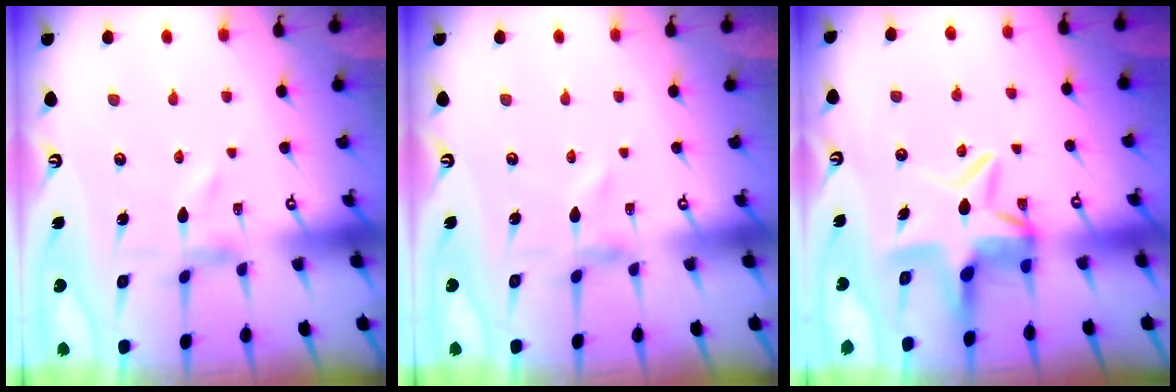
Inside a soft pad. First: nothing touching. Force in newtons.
{"total": 0.0}
{"total": 9.0, "press": 8.7, "slide": 2.5}